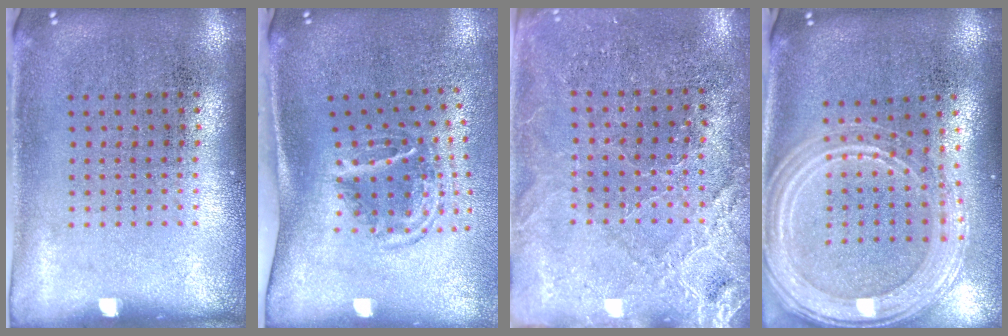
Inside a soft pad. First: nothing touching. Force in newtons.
{"total": 1.8, "press": 1.1, "slide": 1.4}
{"total": 2.8, "press": 2.8, "slide": 0.3}
{"total": 2.3, "press": 2.0, "slide": 1.1}